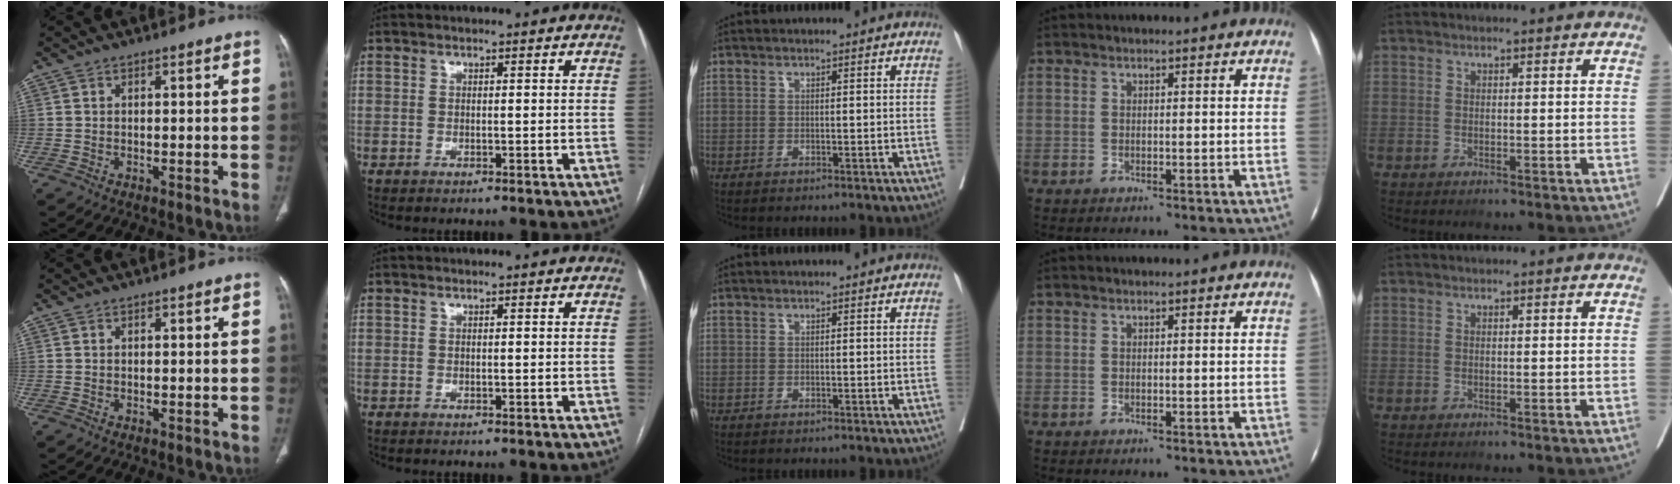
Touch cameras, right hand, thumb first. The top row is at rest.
{}